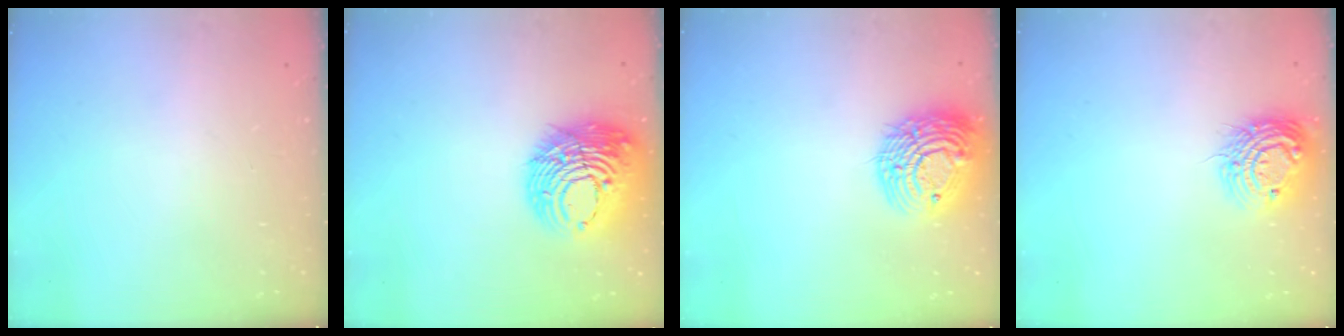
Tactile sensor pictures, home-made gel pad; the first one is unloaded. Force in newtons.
{"total": 16.6, "press": 16.4, "slide": 2.0}
{"total": 17.1, "press": 17.1, "slide": 1.4}
{"total": 13.3, "press": 13.3, "slide": 0.9}